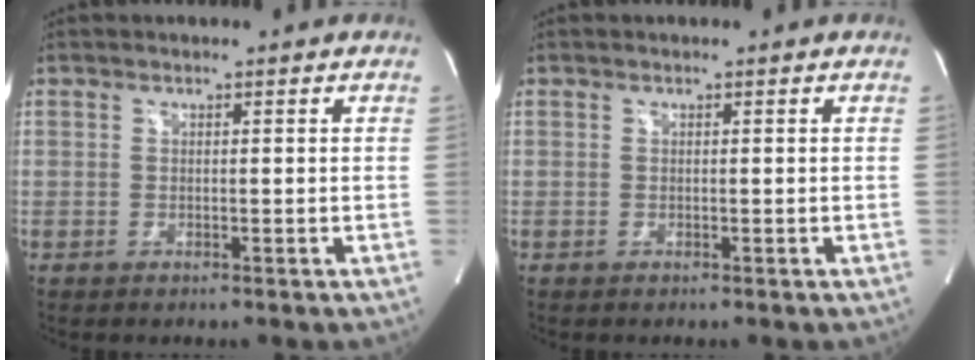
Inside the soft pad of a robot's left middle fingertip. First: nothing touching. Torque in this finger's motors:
{"motor_torque": [0.16, -0.06, 0.09, 0.02]}